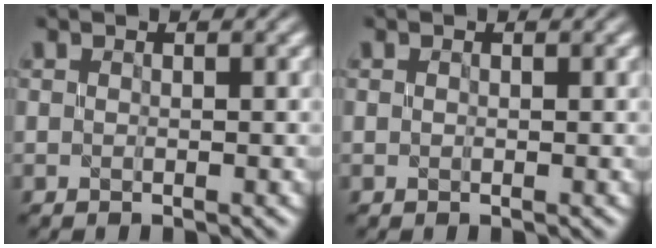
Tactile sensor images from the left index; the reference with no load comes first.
{"total": 0.0}